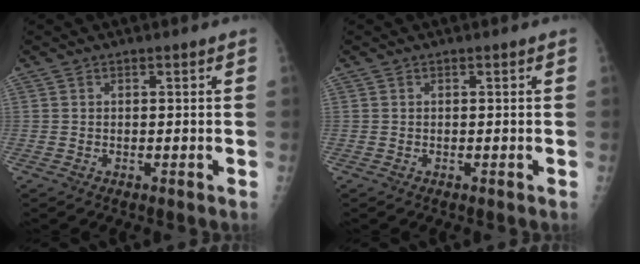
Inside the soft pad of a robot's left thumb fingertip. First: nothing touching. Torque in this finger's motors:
{"motor_torque": [0.00, 0.00, 0.01, 0.01, 0.00]}